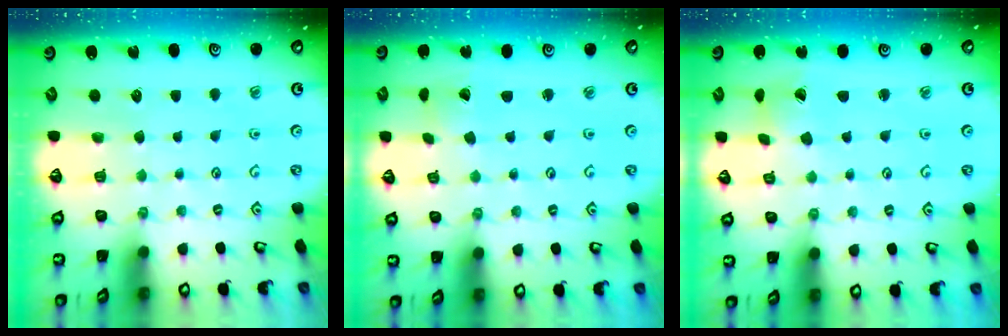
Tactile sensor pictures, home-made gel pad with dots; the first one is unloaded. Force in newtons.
{"total": 1.7, "press": 1.7, "slide": 0.1}
{"total": 2.4, "press": 2.4, "slide": 0.3}